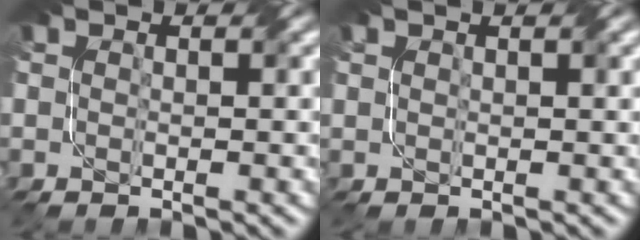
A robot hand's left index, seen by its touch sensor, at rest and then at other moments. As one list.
[{"total": 2.7, "force": [1.6, 1.0, 1.9], "torque": [-0.013, 0.005, 0.009]}]